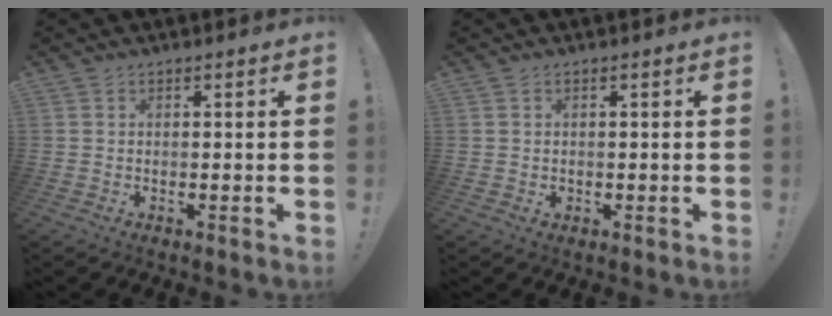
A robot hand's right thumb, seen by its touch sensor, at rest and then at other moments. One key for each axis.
{"total": 0.7, "fx": 0.1, "fy": 0.7, "fz": 0.1, "tx": -0.001, "ty": 0.000, "tz": 0.001}